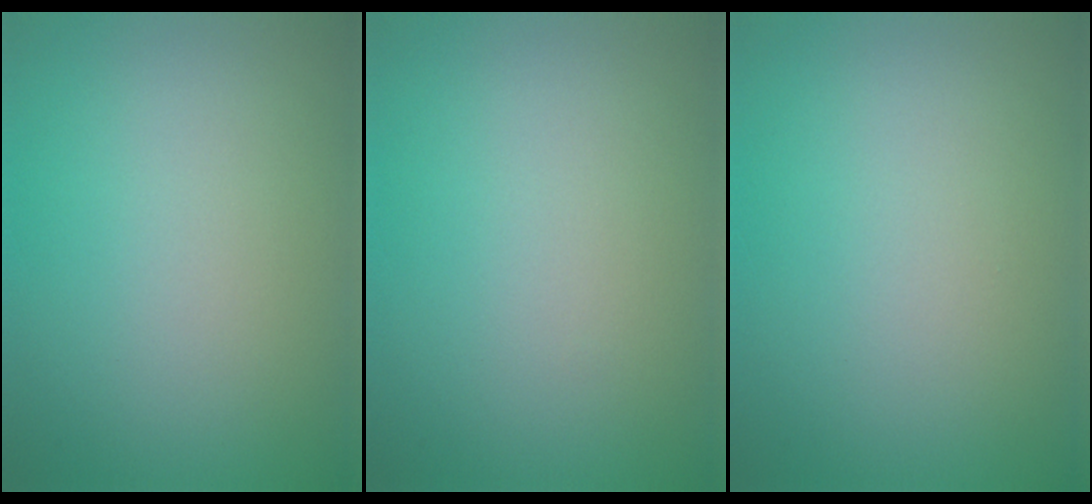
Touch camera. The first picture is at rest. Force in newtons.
{"total": 0.0}
{"total": 0.0}